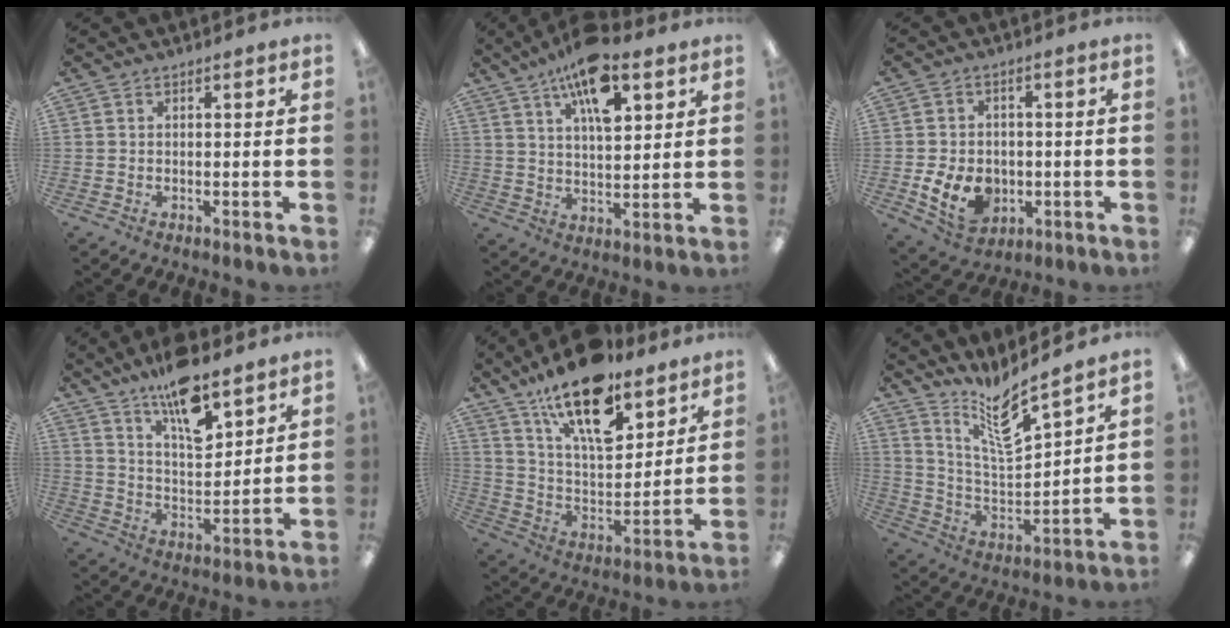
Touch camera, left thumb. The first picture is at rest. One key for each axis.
{"total": 14.1, "fx": 8.2, "fy": 5.5, "fz": 10.0, "tx": -0.165, "ty": -0.029, "tz": 0.140}
{"total": 9.5, "fx": -2.7, "fy": 7.0, "fz": 5.8, "tx": -0.114, "ty": 0.007, "tz": -0.048}
{"total": 14.2, "fx": 9.9, "fy": 5.4, "fz": 8.7, "tx": -0.143, "ty": -0.049, "tz": 0.170}
{"total": 20.1, "fx": 13.9, "fy": 8.1, "fz": 12.0, "tx": -0.196, "ty": -0.081, "tz": 0.240}
{"total": 12.5, "fx": 9.9, "fy": 2.5, "fz": 7.2, "tx": -0.137, "ty": -0.062, "tz": 0.171}